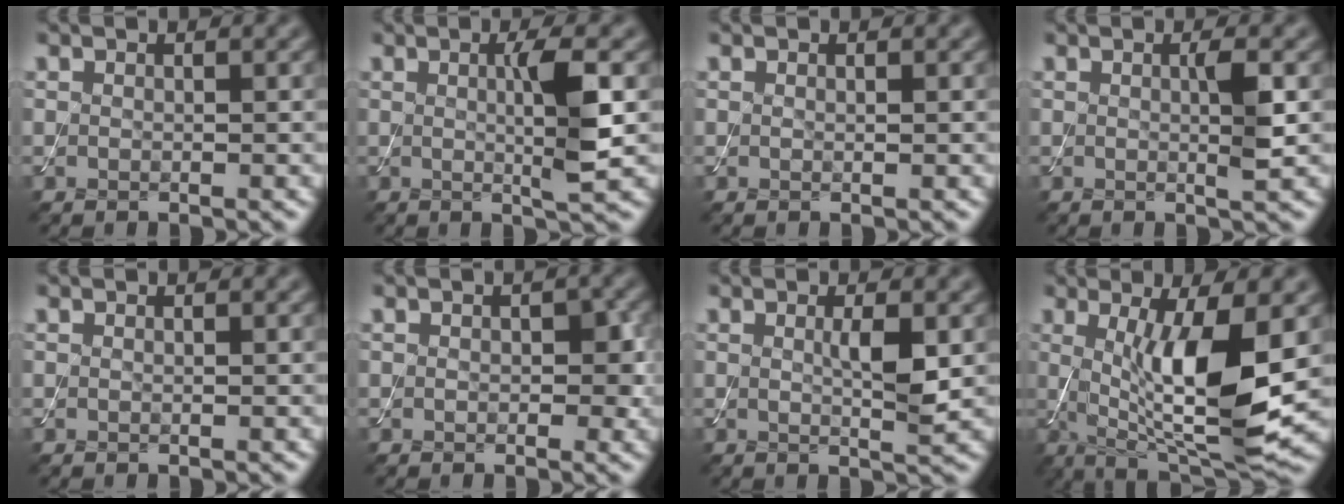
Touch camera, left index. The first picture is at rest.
{"total": 4.2, "force": [0.2, 0.5, 4.2], "torque": [-0.070, -0.004, 0.002]}
{"total": 0.0}
{"total": 2.3, "force": [0.1, 0.2, 2.3], "torque": [-0.040, -0.003, -0.001]}
{"total": 0.0}
{"total": 2.3, "force": [0.1, 1.4, 1.8], "torque": [-0.022, -0.001, 0.000]}
{"total": 2.7, "force": [0.4, 0.4, 2.7], "torque": [-0.047, -0.003, 0.007]}
{"total": 10.1, "force": [0.4, 2.6, 9.7], "torque": [-0.159, -0.019, 0.018]}